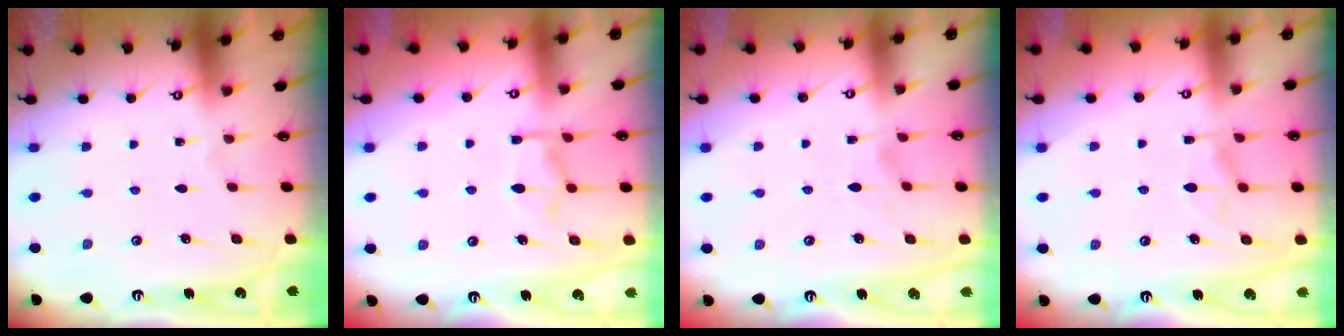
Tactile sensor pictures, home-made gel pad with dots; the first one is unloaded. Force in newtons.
{"total": 4.2, "press": 3.8, "slide": 1.8}
{"total": 2.8, "press": 2.6, "slide": 1.1}
{"total": 1.3, "press": 0.1, "slide": 1.3}